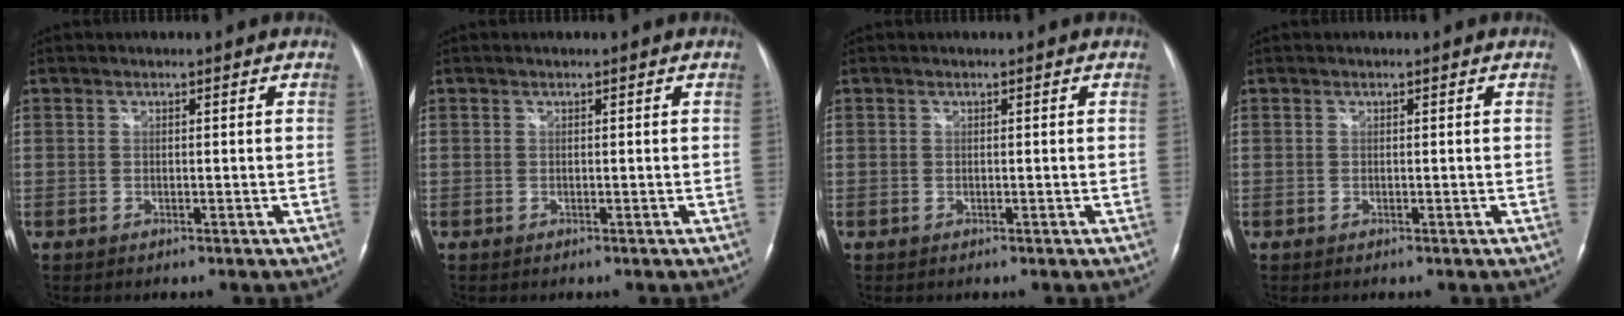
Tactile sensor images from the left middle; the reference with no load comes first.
{"total": 0.0}
{"total": 0.0}
{"total": 0.0}